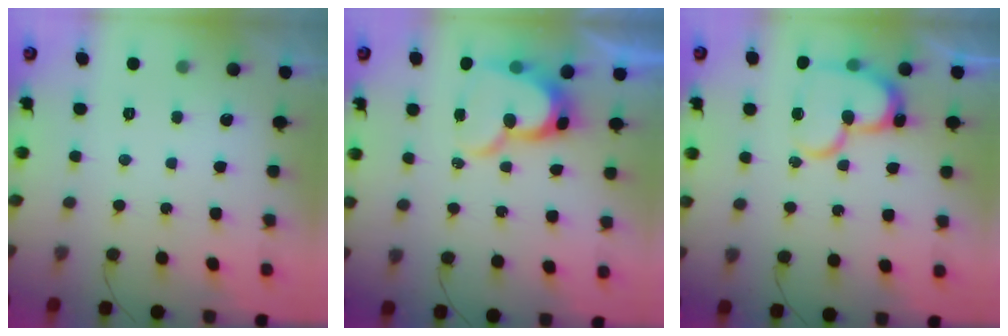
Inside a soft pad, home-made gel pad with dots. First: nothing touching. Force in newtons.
{"total": 14.0, "press": 13.9, "slide": 1.4}
{"total": 17.2, "press": 17.2, "slide": 1.5}